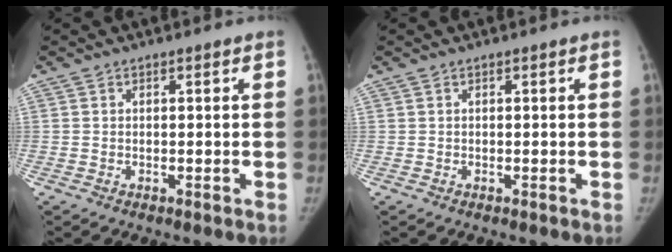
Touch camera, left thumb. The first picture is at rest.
{"total": 0.0}